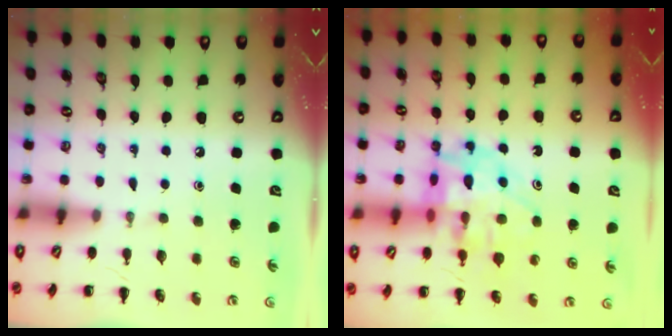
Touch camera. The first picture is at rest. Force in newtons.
{"total": 16.0, "press": 15.5, "slide": 4.0}